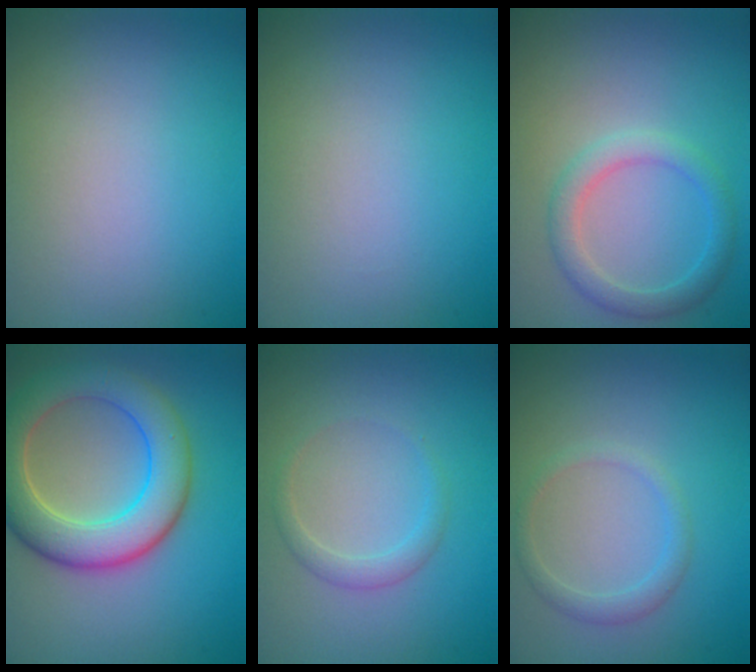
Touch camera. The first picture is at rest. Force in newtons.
{"total": 0.0}
{"total": 2.5, "press": 2.5, "slide": 0.0}
{"total": 7.4, "press": 7.4, "slide": 0.5}
{"total": 1.5, "press": 1.5, "slide": 0.0}
{"total": 1.5, "press": 1.5, "slide": 0.1}